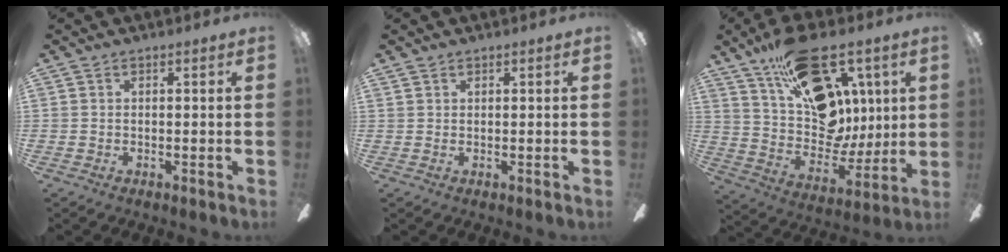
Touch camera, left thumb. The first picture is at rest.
{"total": 0.8, "force": [0.7, 0.5, 0.0], "torque": [-0.002, 0.002, 0.012]}
{"total": 26.0, "force": [12.4, 15.6, 16.7], "torque": [-0.247, -0.058, 0.234]}